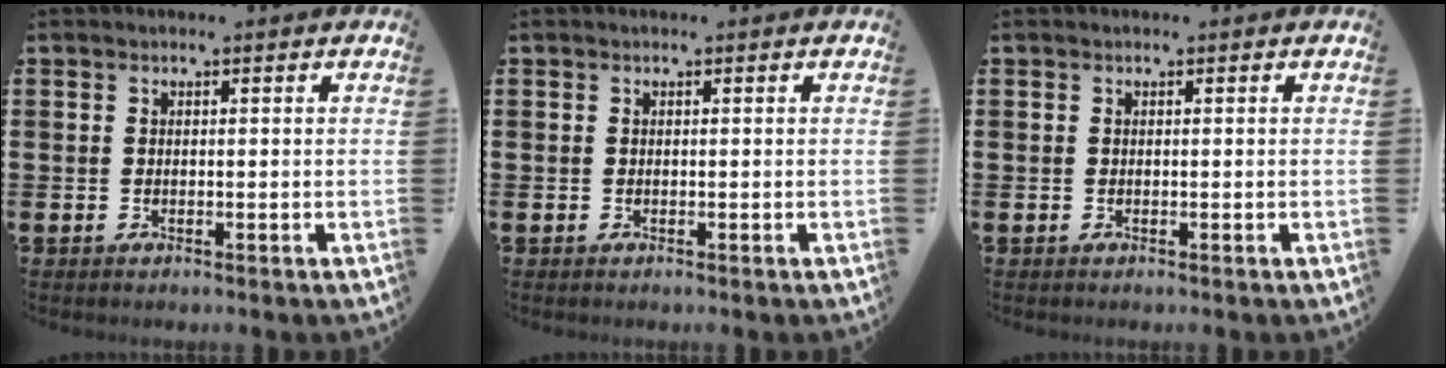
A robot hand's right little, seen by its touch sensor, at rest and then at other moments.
{"total": 0.0}
{"total": 0.0}